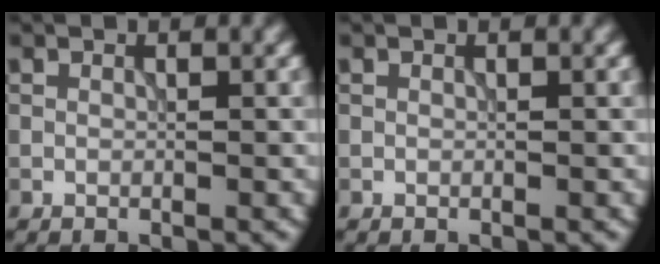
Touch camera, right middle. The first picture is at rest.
{"total": 0.0}